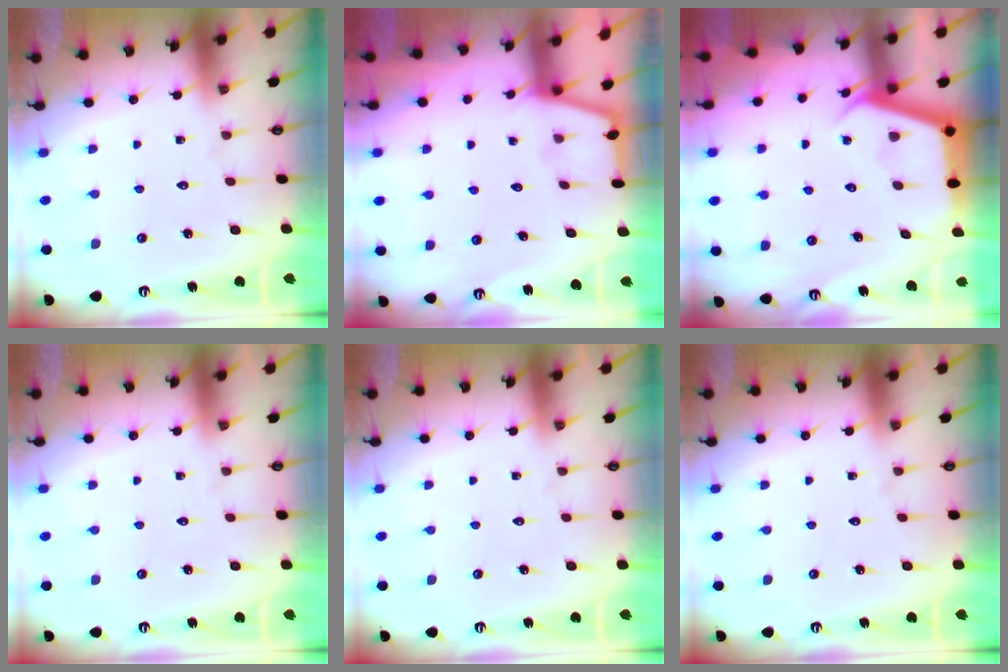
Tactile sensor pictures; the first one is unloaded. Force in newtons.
{"total": 1.2, "press": 1.2, "slide": 0.3}
{"total": 3.9, "press": 3.9, "slide": 0.4}
{"total": 0.0}
{"total": 0.0}
{"total": 0.0}